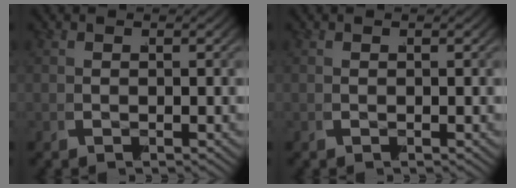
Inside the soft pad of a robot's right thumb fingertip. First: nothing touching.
{"total": 0.0}